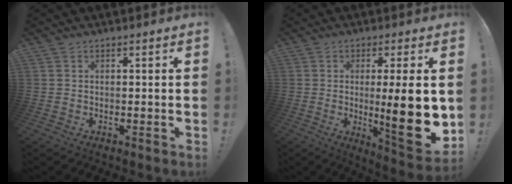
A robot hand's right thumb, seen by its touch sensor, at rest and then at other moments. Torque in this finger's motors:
{"motor_torque": [0.65, 0.84, 1.12, 0.45, 0.16]}